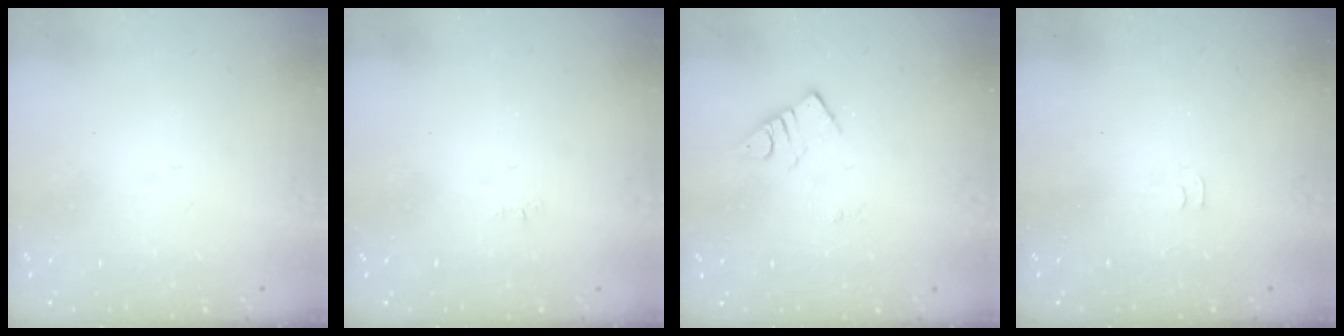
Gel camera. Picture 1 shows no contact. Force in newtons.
{"total": 2.5, "press": 2.5, "slide": 0.3}
{"total": 2.8, "press": 2.7, "slide": 0.3}
{"total": 3.6, "press": 3.6, "slide": 0.4}